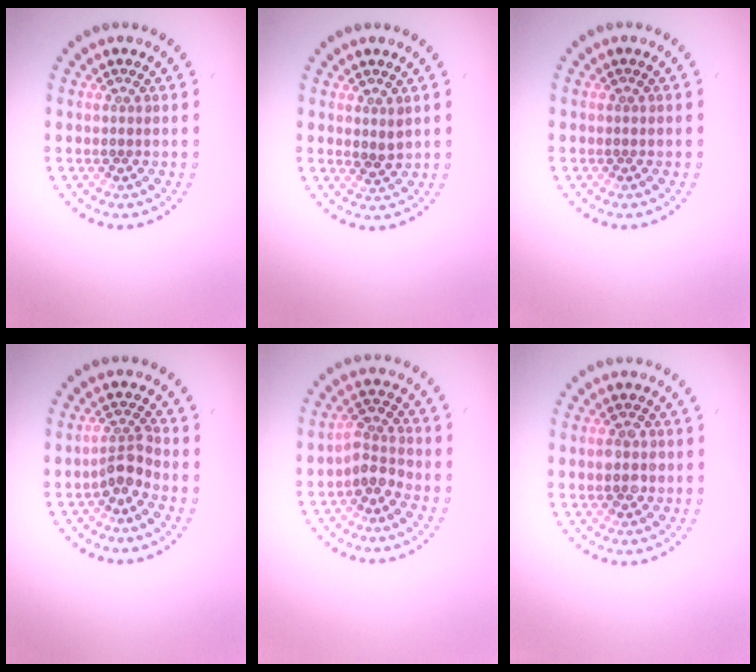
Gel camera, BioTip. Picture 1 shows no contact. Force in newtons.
{"total": 1.2, "press": 1.0, "slide": 0.7}
{"total": 0.0}
{"total": 2.4, "press": 1.8, "slide": 1.6}
{"total": 2.5, "press": 2.0, "slide": 1.5}
{"total": 1.9, "press": 1.9, "slide": 0.2}